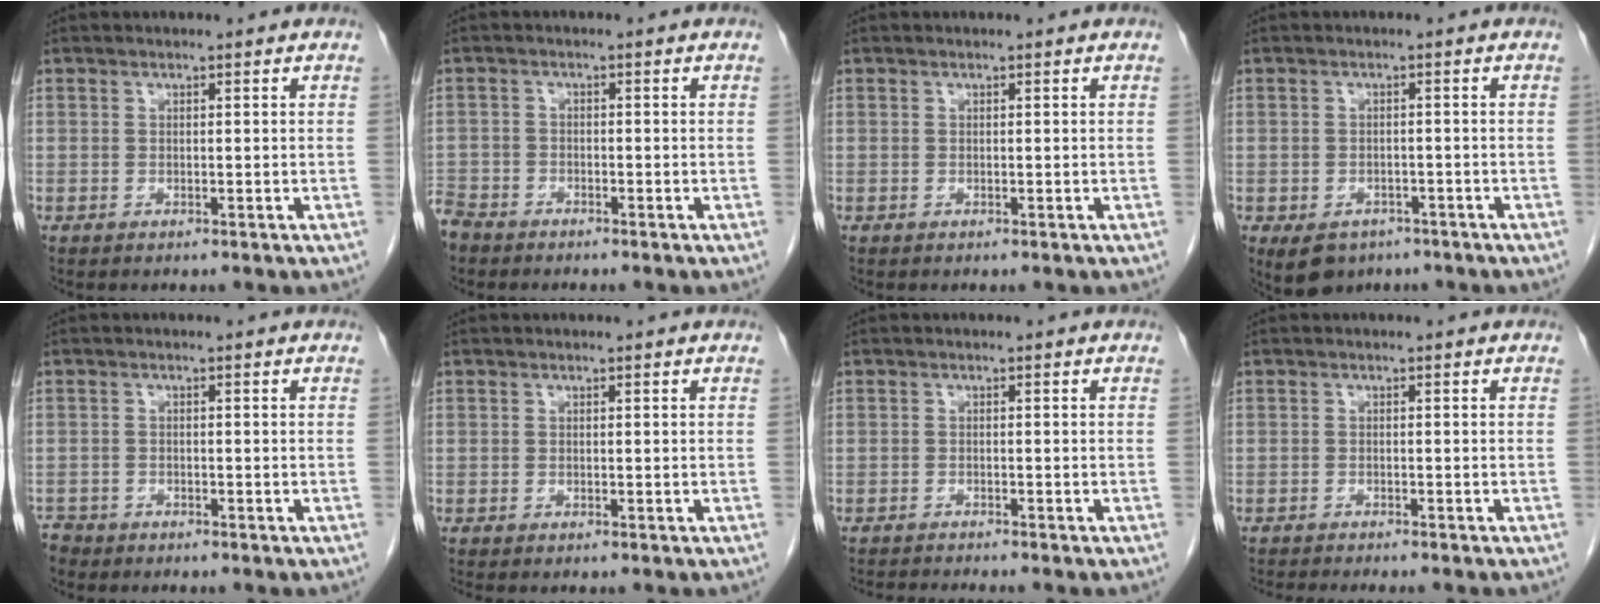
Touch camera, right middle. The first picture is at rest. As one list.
[{"total": 4.1, "force": [-3.7, 1.8, 0.6], "torque": [-0.016, -0.005, -0.077]}, {"total": 0.0}, {"total": 5.6, "force": [-3.5, 3.8, 2.1], "torque": [-0.036, 0.000, -0.043]}, {"total": 2.5, "force": [-2.3, 0.9, 0.2], "torque": [-0.006, -0.004, -0.043]}, {"total": 0.0}, {"total": 4.9, "force": [-4.6, -0.5, 1.7], "torque": [-0.018, -0.011, -0.070]}, {"total": 7.6, "force": [-6.8, 0.7, 3.2], "torque": [-0.033, -0.010, -0.095]}]